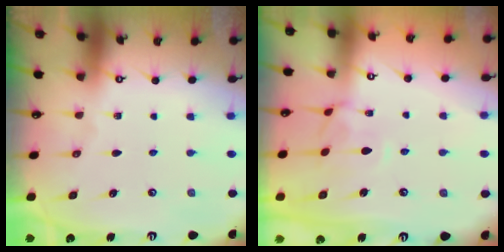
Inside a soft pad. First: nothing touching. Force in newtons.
{"total": 2.2, "press": 2.1, "slide": 0.5}